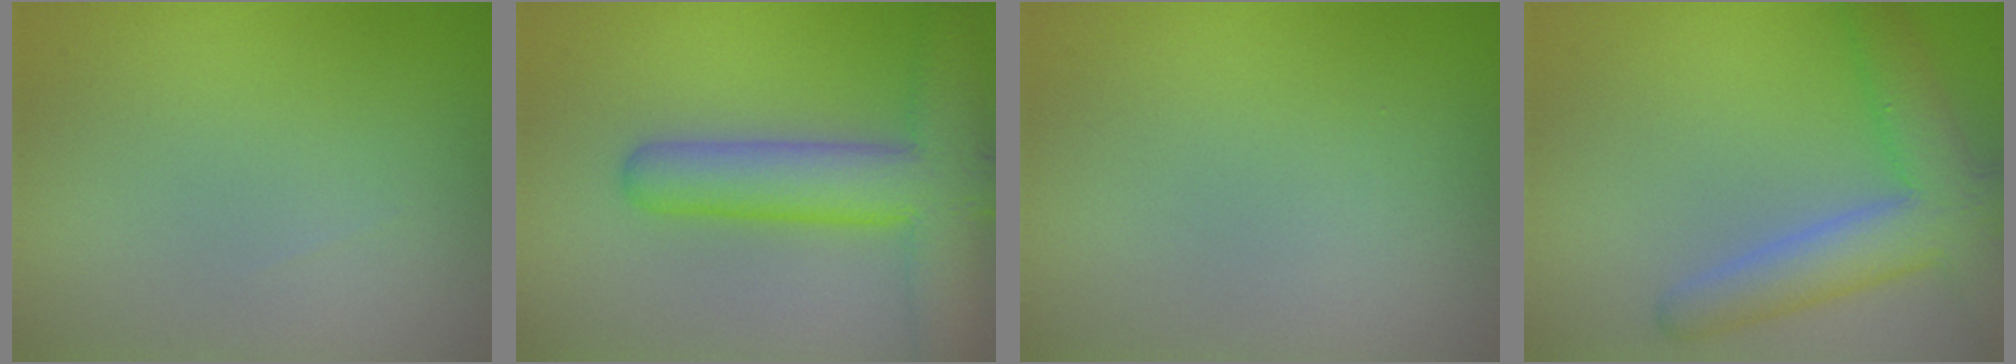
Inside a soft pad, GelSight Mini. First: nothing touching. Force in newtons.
{"total": 8.0, "press": 8.0, "slide": 0.5}
{"total": 0.0}
{"total": 6.3, "press": 6.3, "slide": 0.4}